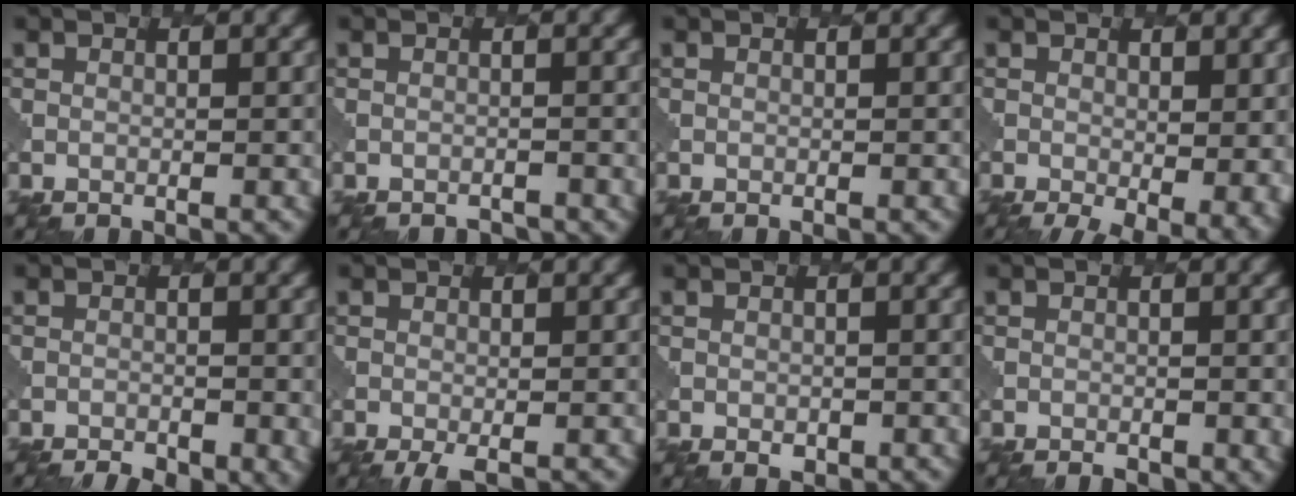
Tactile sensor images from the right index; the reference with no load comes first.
{"total": 1.3, "force": [-1.3, 0.3, 0.0], "torque": [0.007, 0.006, -0.017]}
{"total": 0.0}
{"total": 5.4, "force": [-1.1, 2.4, 4.7], "torque": [-0.068, -0.018, -0.003]}
{"total": 5.9, "force": [-4.3, 2.6, 3.1], "torque": [-0.030, -0.006, -0.042]}
{"total": 1.4, "force": [-0.7, 0.2, 1.3], "torque": [-0.025, 0.000, -0.014]}
{"total": 0.8, "force": [-0.1, 0.8, 0.3], "torque": [-0.009, -0.001, -0.002]}
{"total": 2.4, "force": [-0.9, 1.4, 1.7], "torque": [-0.013, 0.006, 0.001]}